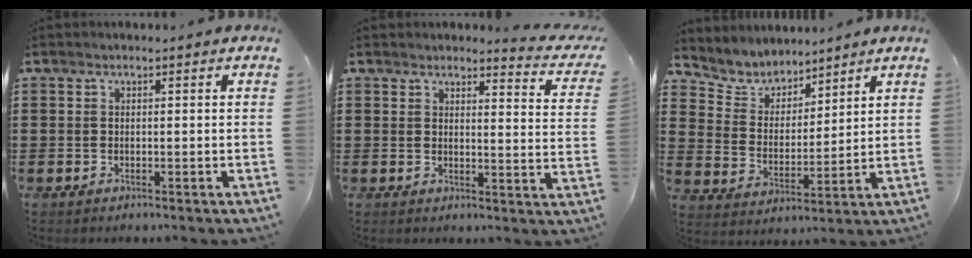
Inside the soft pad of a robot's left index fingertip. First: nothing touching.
{"total": 2.9, "force": [2.7, 0.2, 0.9], "torque": [-0.025, -0.017, 0.045]}
{"total": 5.6, "force": [5.1, 2.3, -0.3], "torque": [-0.033, -0.033, 0.090]}